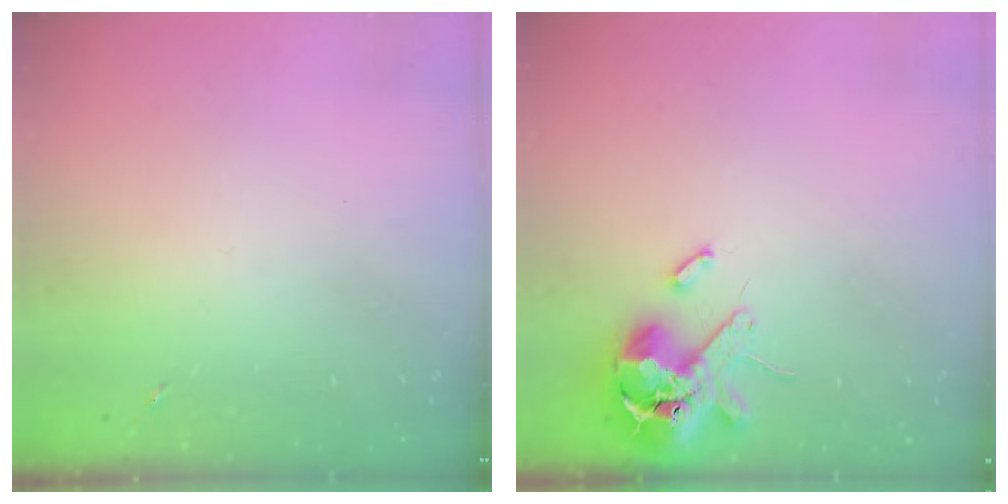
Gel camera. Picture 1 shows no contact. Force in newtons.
{"total": 12.8, "press": 12.6, "slide": 2.0}